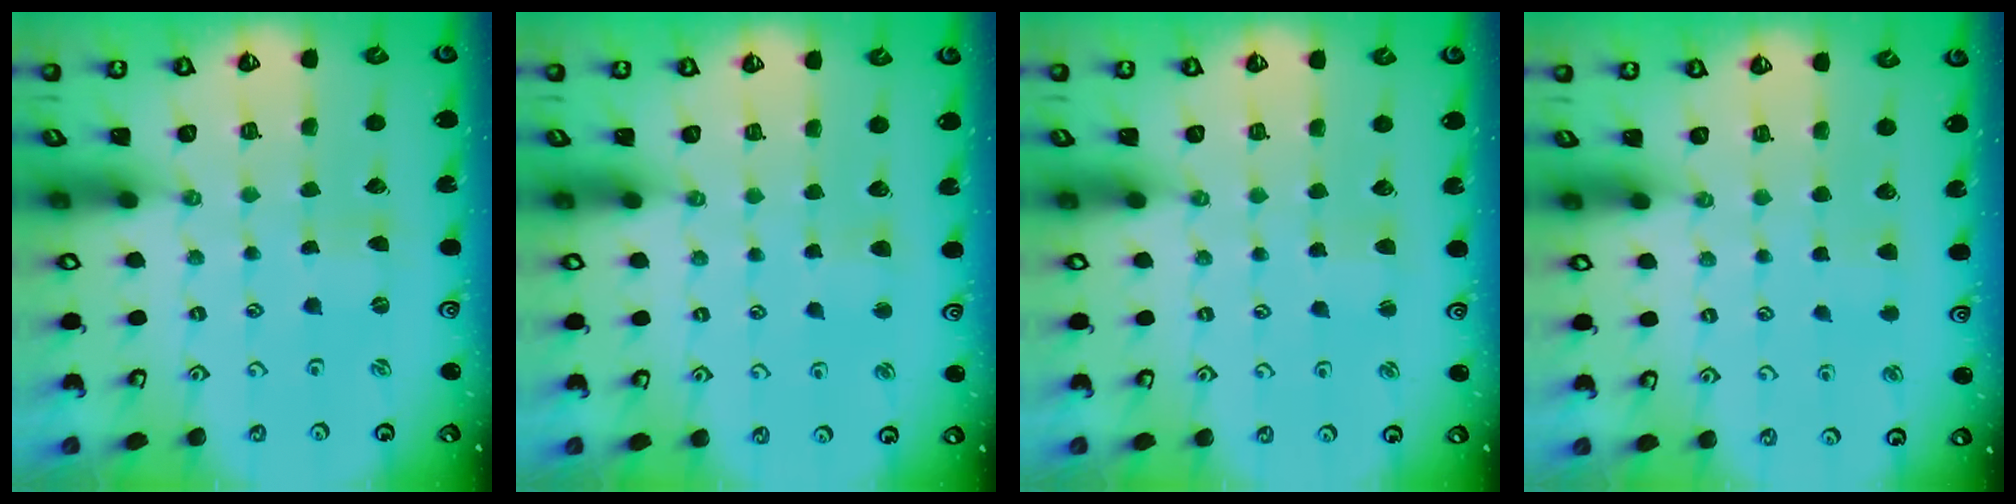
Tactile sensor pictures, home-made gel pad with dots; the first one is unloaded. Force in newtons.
{"total": 2.4, "press": 2.4, "slide": 0.5}
{"total": 3.0, "press": 3.0, "slide": 0.3}
{"total": 3.5, "press": 3.4, "slide": 0.7}